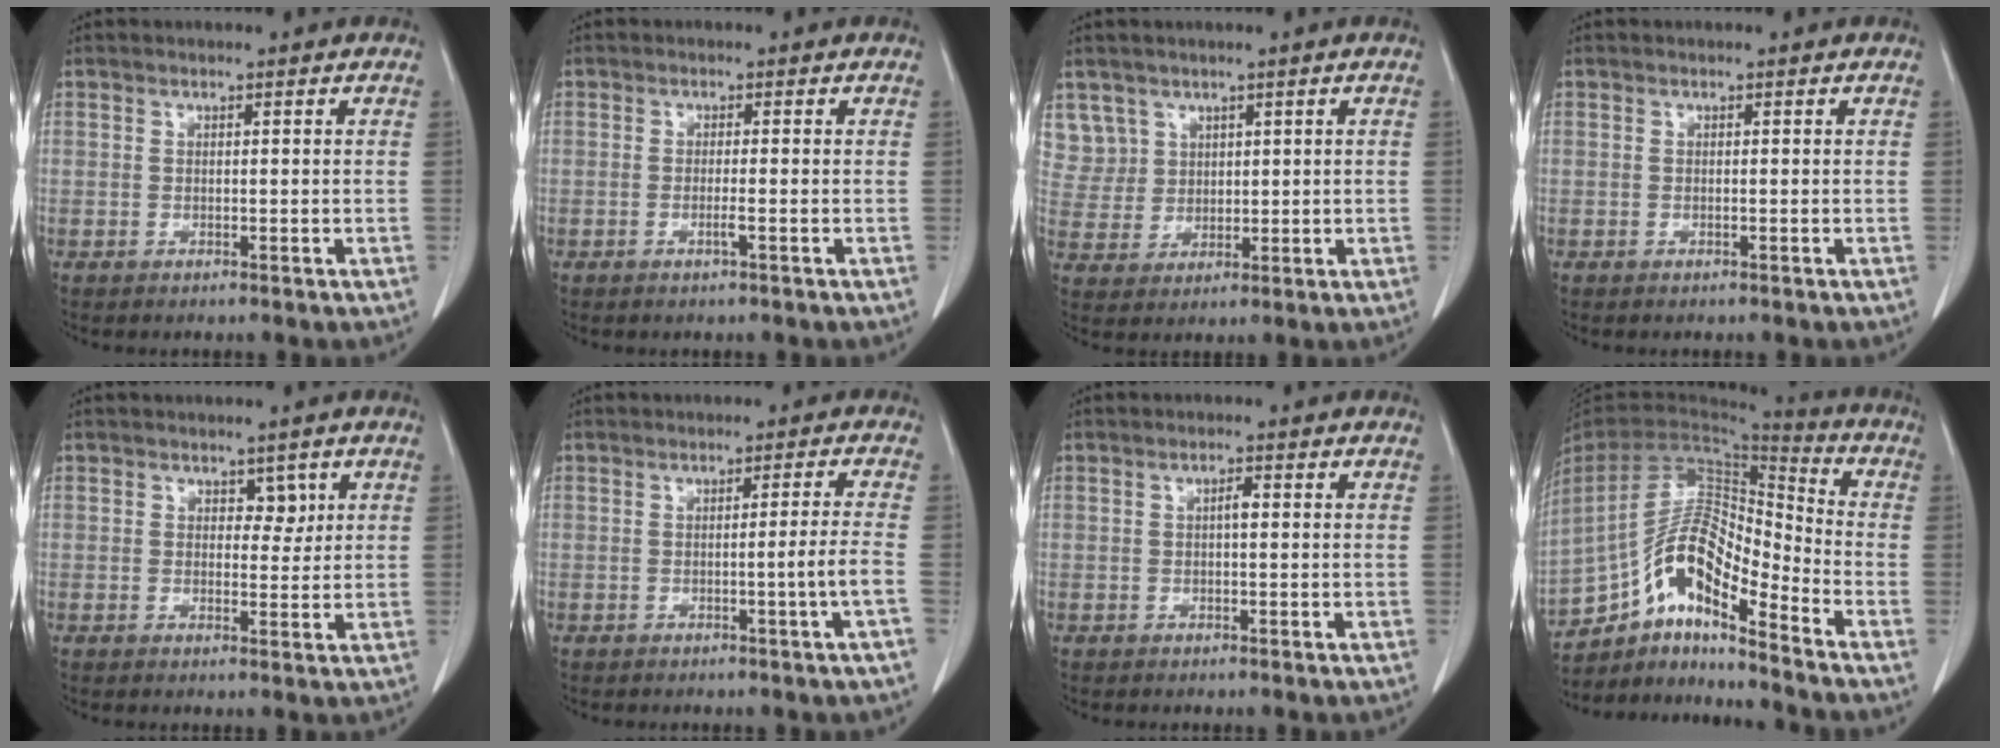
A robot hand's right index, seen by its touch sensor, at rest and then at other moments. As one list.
[{"total": 1.3, "force": [-0.5, -0.2, 1.2], "torque": [-0.023, 0.000, -0.008]}, {"total": 6.3, "force": [3.7, 5.0, -0.3], "torque": [0.016, 0.009, 0.083]}, {"total": 0.0}, {"total": 2.5, "force": [1.2, 1.6, 1.5], "torque": [-0.012, -0.002, 0.016]}, {"total": 3.4, "force": [-1.3, -1.3, 2.8], "torque": [-0.042, -0.004, -0.021]}, {"total": 1.3, "force": [0.1, 0.3, 1.3], "torque": [-0.023, 0.004, 0.000]}, {"total": 14.5, "force": [-9.2, 3.8, 10.6], "torque": [-0.201, 0.032, -0.164]}]